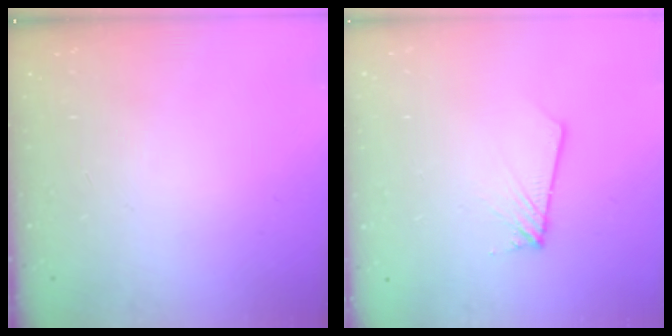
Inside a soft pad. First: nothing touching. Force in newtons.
{"total": 1.8, "press": 1.8, "slide": 0.1}